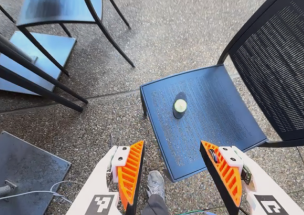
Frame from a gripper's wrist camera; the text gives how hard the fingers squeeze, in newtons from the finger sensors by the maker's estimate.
{"total": 0.0}